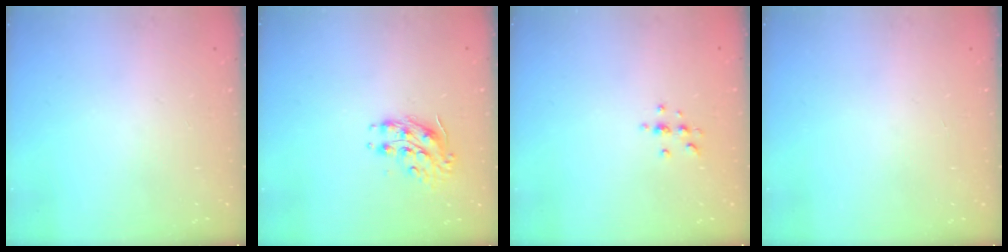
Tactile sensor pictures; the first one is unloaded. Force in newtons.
{"total": 8.7, "press": 8.7, "slide": 0.5}
{"total": 3.9, "press": 3.8, "slide": 0.5}
{"total": 0.0}